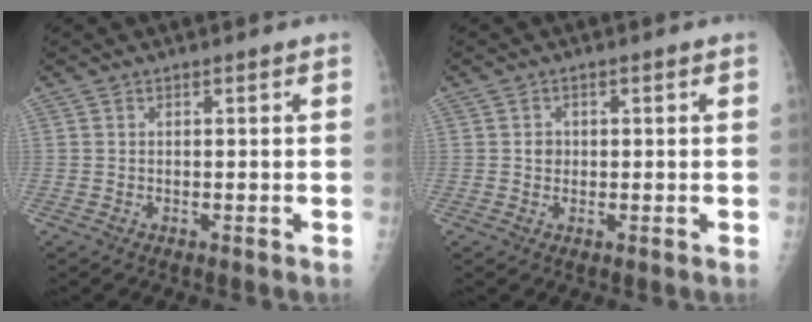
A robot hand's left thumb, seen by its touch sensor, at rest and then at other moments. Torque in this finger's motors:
{"motor_torque": [0.05, 0.02, -0.03, -0.02, 0.00]}